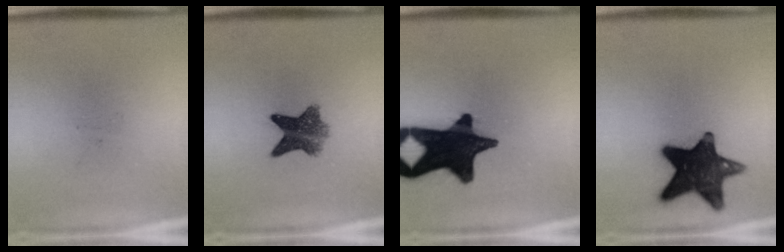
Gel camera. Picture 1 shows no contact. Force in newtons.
{"total": 6.9}
{"total": 18.5}
{"total": 15.8}